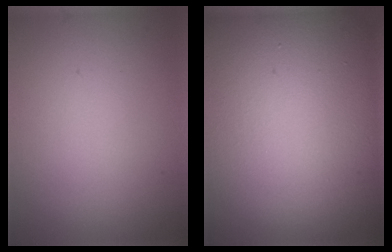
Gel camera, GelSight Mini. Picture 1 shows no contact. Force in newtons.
{"total": 27.0, "press": 26.9, "slide": 1.7}